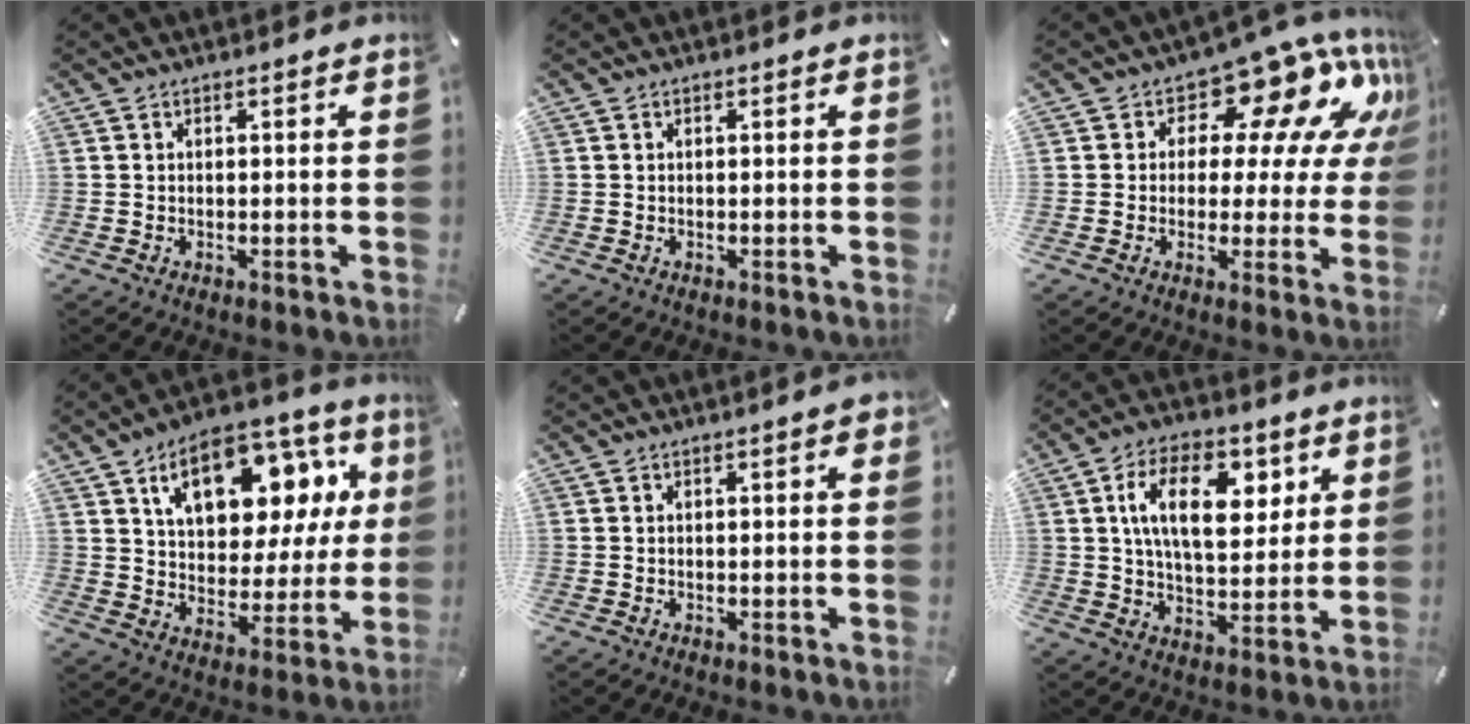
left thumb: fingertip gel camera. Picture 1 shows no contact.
{"total": 0.0}
{"total": 13.4, "force": [8.3, 6.8, 8.0], "torque": [-0.113, -0.070, 0.139]}
{"total": 17.8, "force": [9.0, 10.6, 11.2], "torque": [-0.181, -0.032, 0.154]}
{"total": 2.4, "force": [0.6, 0.5, 2.2], "torque": [-0.034, 0.001, 0.008]}
{"total": 15.7, "force": [5.4, 8.9, 11.7], "torque": [-0.182, 0.005, 0.092]}